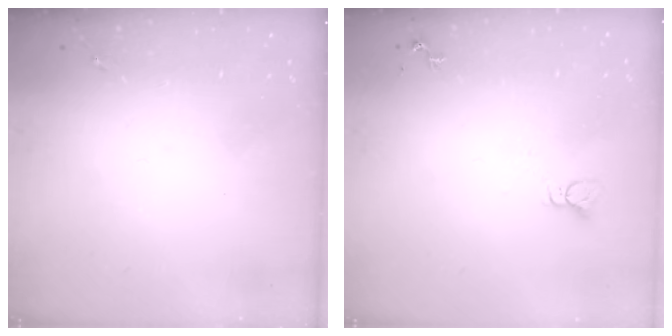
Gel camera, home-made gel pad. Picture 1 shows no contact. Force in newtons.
{"total": 2.2, "press": 2.2, "slide": 0.1}